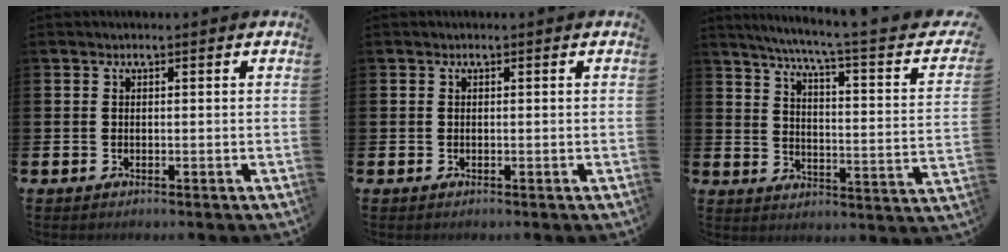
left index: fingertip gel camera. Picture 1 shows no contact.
{"total": 0.0}
{"total": 5.7, "force": [4.3, -0.7, 3.7], "torque": [-0.075, -0.046, 0.059]}